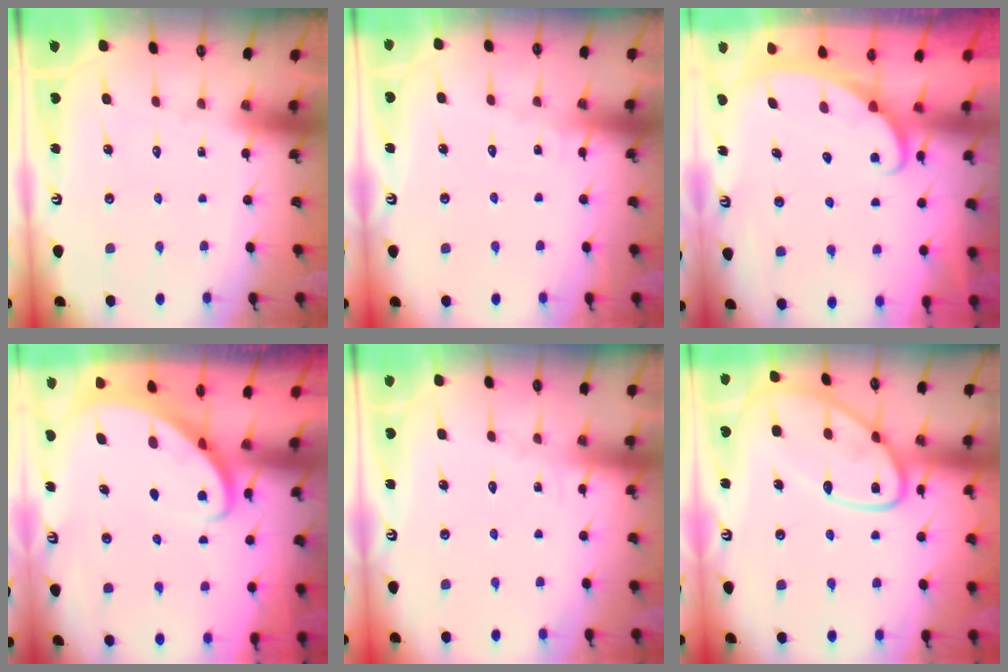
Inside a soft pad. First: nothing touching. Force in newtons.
{"total": 3.5, "press": 3.5, "slide": 0.4}
{"total": 2.5, "press": 2.5, "slide": 0.3}
{"total": 2.8, "press": 2.7, "slide": 0.3}
{"total": 2.6, "press": 2.6, "slide": 0.2}
{"total": 14.8, "press": 14.8, "slide": 1.1}